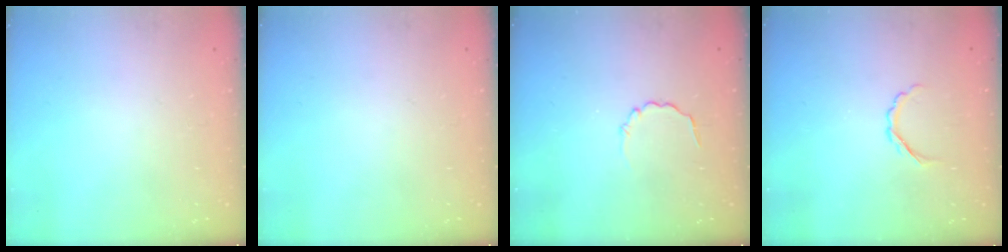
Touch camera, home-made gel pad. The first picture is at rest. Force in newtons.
{"total": 0.0}
{"total": 2.3, "press": 2.1, "slide": 0.9}
{"total": 2.7, "press": 2.6, "slide": 0.7}